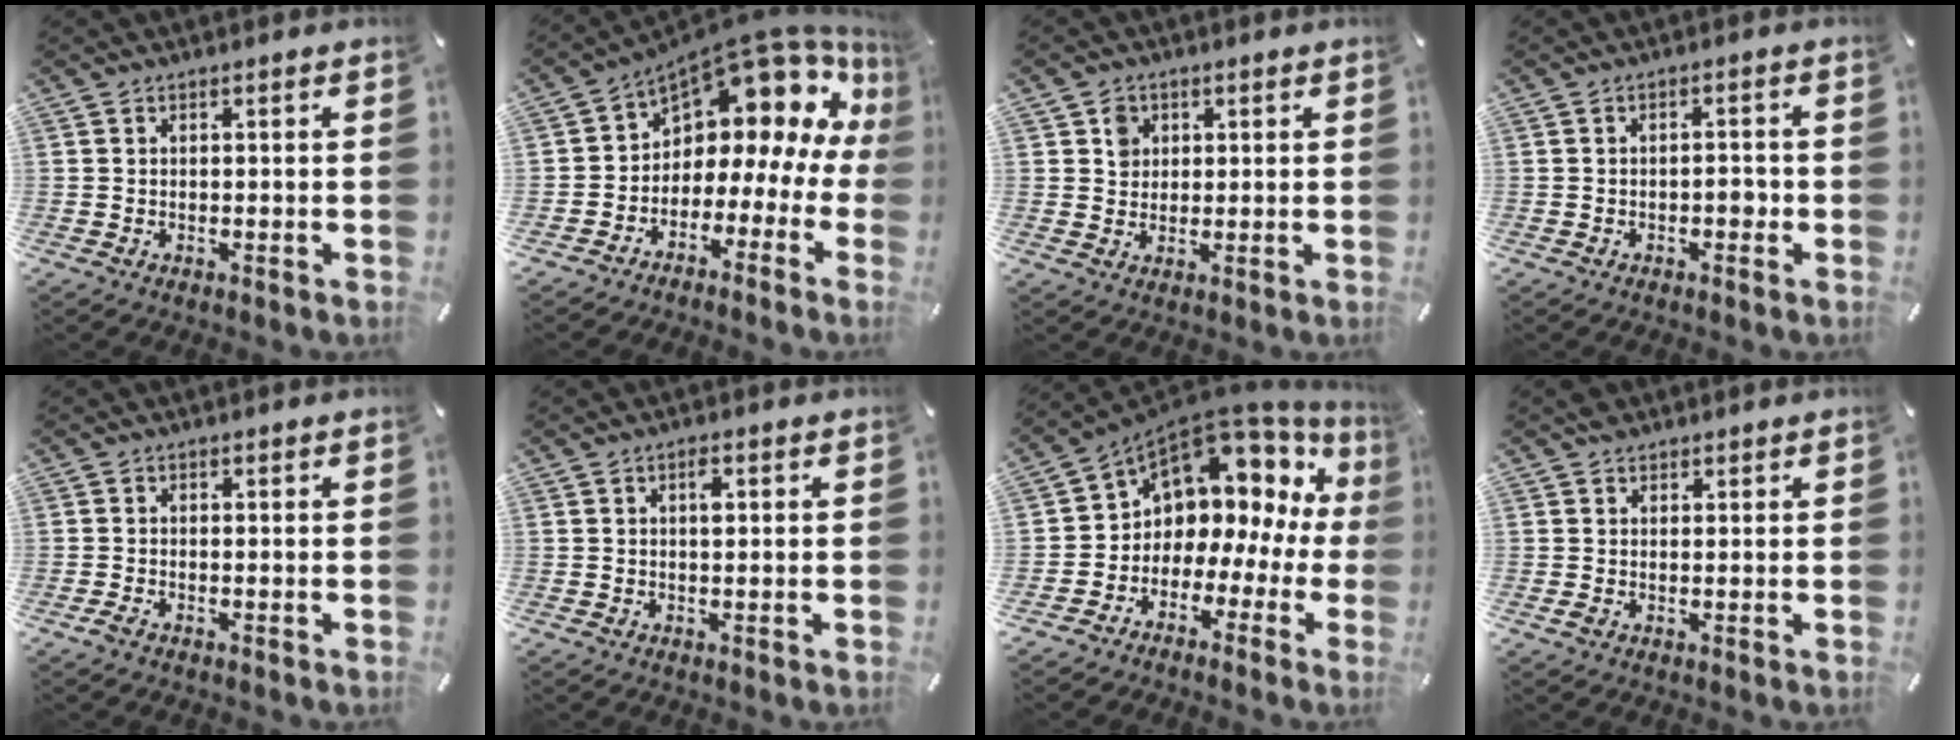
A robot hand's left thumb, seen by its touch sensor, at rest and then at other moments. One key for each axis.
{"total": 10.8, "fx": 7.7, "fy": 5.9, "fz": 4.8, "tx": -0.074, "ty": -0.082, "tz": 0.126}
{"total": 3.9, "fx": 1.2, "fy": 3.6, "fz": 0.8, "tx": -0.002, "ty": -0.002, "tz": 0.016}
{"total": 2.9, "fx": -1.1, "fy": 1.4, "fz": 2.2, "tx": -0.039, "ty": 0.008, "tz": -0.021}
{"total": 0.8, "fx": -0.6, "fy": 0.3, "fz": 0.3, "tx": -0.007, "ty": 0.000, "tz": -0.012}
{"total": 2.1, "fx": 0.6, "fy": 0.8, "fz": 1.9, "tx": -0.031, "ty": 0.003, "tz": 0.007}
{"total": 8.1, "fx": 5.0, "fy": 6.0, "fz": 2.3, "tx": -0.047, "ty": -0.065, "tz": 0.086}
{"total": 2.4, "fx": 1.2, "fy": 2.0, "fz": 0.5, "tx": -0.001, "ty": 0.001, "tz": 0.023}